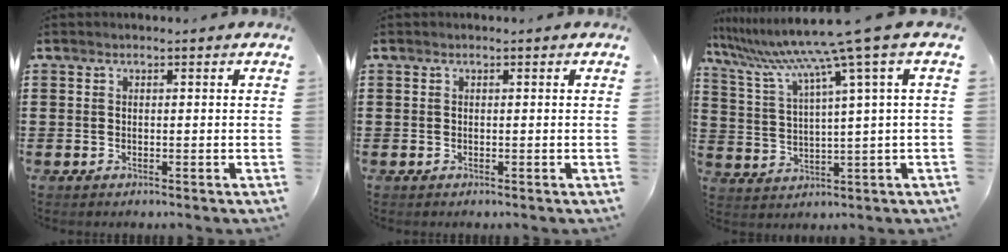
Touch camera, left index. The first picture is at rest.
{"total": 0.0}
{"total": 9.9, "force": [6.4, -1.3, 7.4], "torque": [-0.175, -0.044, 0.095]}